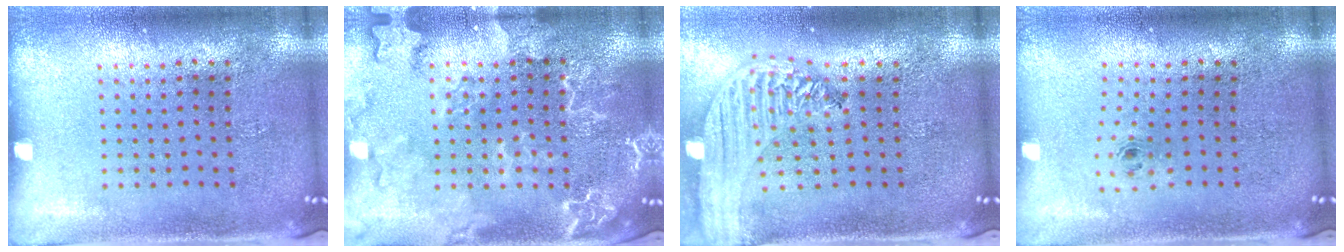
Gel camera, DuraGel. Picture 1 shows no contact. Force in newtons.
{"total": 2.3, "press": 2.3, "slide": 0.2}
{"total": 2.4, "press": 2.1, "slide": 1.2}
{"total": 0.7, "press": 0.4, "slide": 0.6}